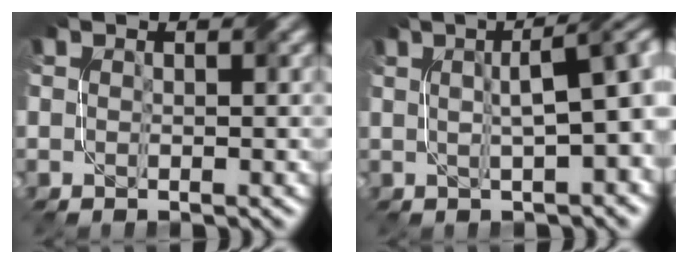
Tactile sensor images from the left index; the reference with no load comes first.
{"total": 6.7, "force": [1.3, 2.0, 6.2], "torque": [-0.068, 0.022, 0.028]}